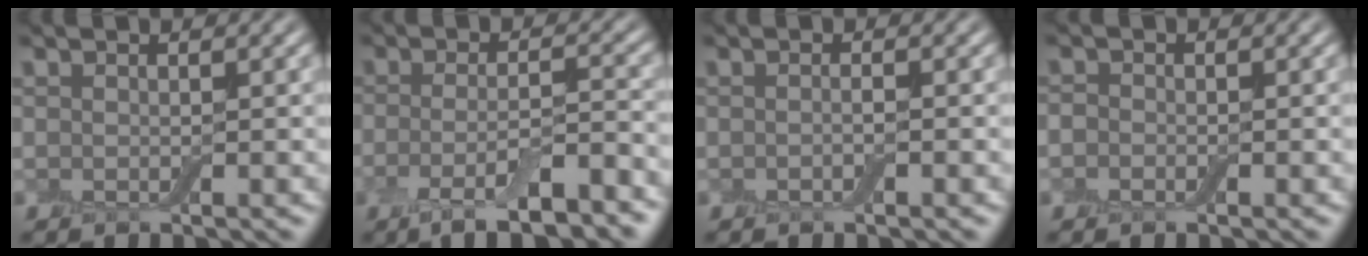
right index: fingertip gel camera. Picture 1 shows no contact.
{"total": 6.3, "force": [-3.5, 1.5, 5.0], "torque": [-0.088, 0.003, -0.064]}
{"total": 0.7, "force": [-0.3, 0.1, 0.6], "torque": [-0.012, 0.002, -0.006]}
{"total": 0.9, "force": [-0.5, 0.7, 0.3], "torque": [-0.002, 0.001, -0.014]}